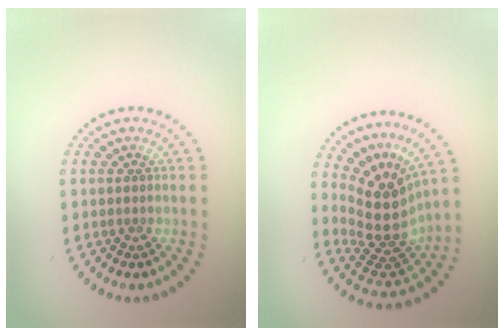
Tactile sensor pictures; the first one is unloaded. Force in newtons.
{"total": 5.4, "press": 3.9, "slide": 3.7}